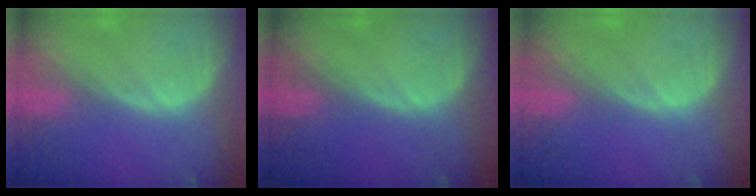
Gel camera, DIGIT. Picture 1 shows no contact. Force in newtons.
{"total": 0.0}
{"total": 0.0}